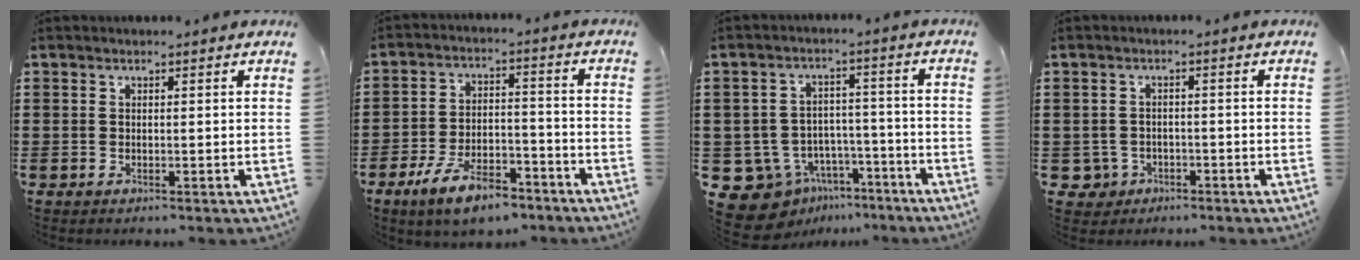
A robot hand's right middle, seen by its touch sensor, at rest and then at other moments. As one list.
[{"total": 9.1, "force": [-6.8, 2.9, 5.2], "torque": [-0.100, 0.019, -0.127]}, {"total": 9.8, "force": [-7.6, 5.6, 2.6], "torque": [-0.073, 0.035, -0.142]}, {"total": 2.4, "force": [-1.6, 1.7, 0.5], "torque": [-0.025, -0.002, -0.037]}]